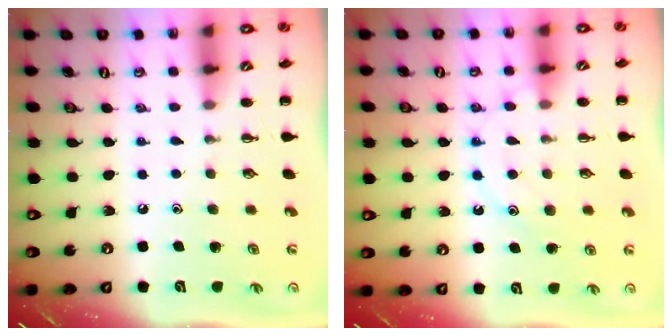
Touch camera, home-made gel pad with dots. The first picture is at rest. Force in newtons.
{"total": 11.3, "press": 11.2, "slide": 1.1}